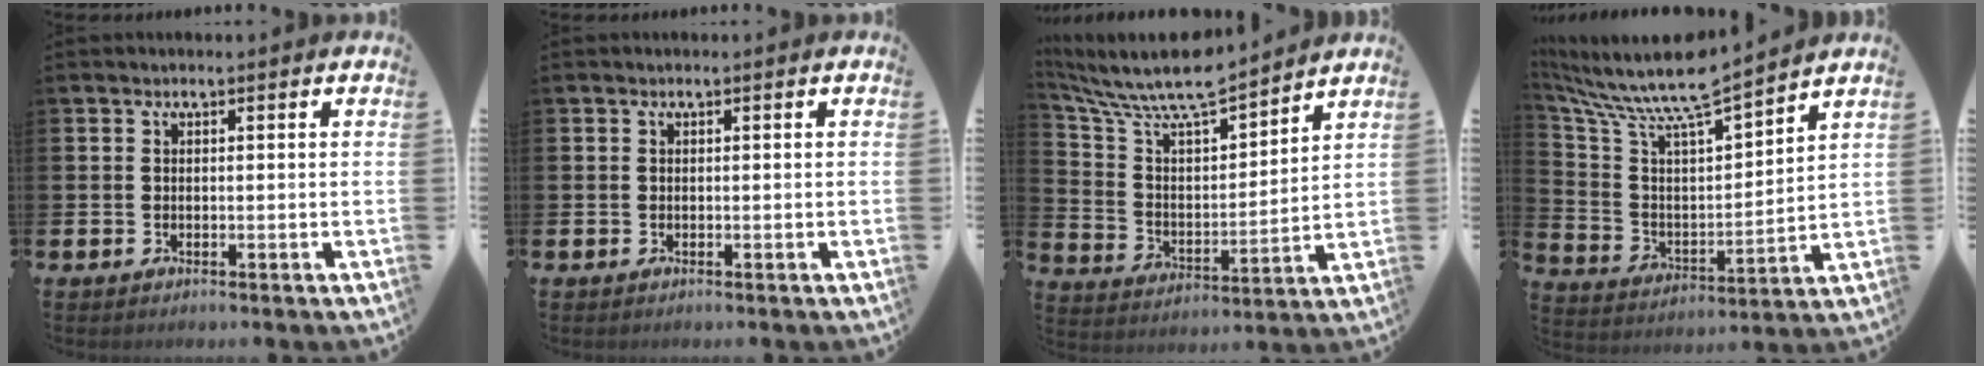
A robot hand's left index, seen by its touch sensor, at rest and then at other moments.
{"total": 0.0}
{"total": 10.0, "force": [9.2, 1.7, 3.5], "torque": [-0.114, -0.064, 0.158]}
{"total": 9.3, "force": [8.5, 0.6, 3.7], "torque": [-0.116, -0.066, 0.138]}